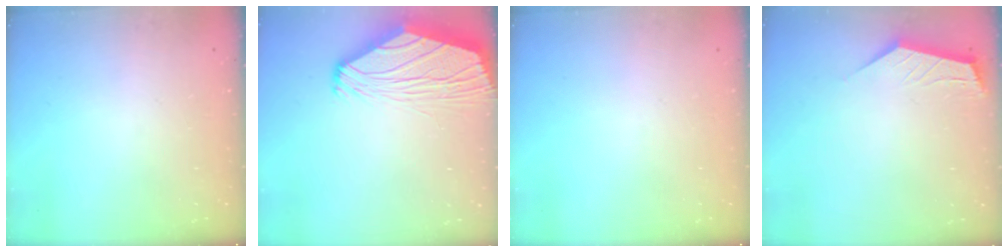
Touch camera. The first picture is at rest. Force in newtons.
{"total": 6.9, "press": 6.8, "slide": 1.4}
{"total": 0.0}
{"total": 2.6, "press": 2.6, "slide": 0.4}